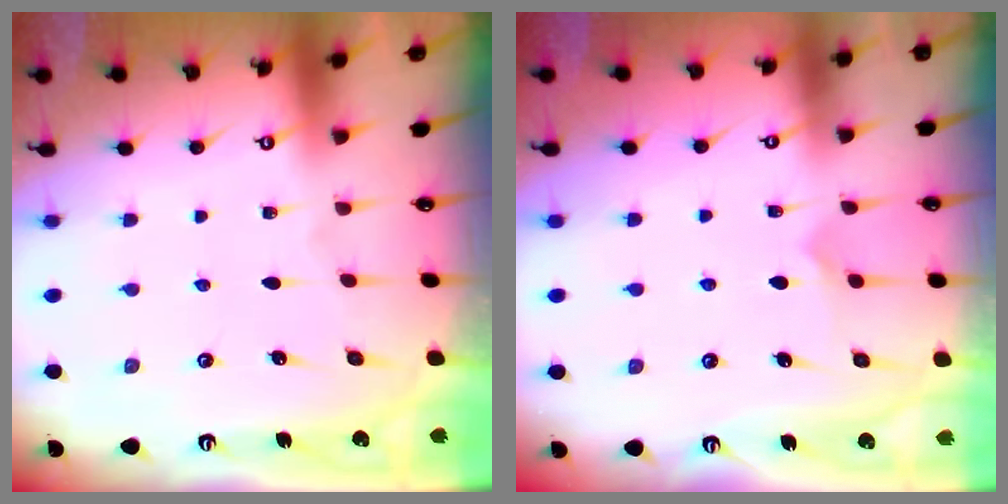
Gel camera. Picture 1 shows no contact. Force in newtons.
{"total": 6.0, "press": 6.0, "slide": 0.1}